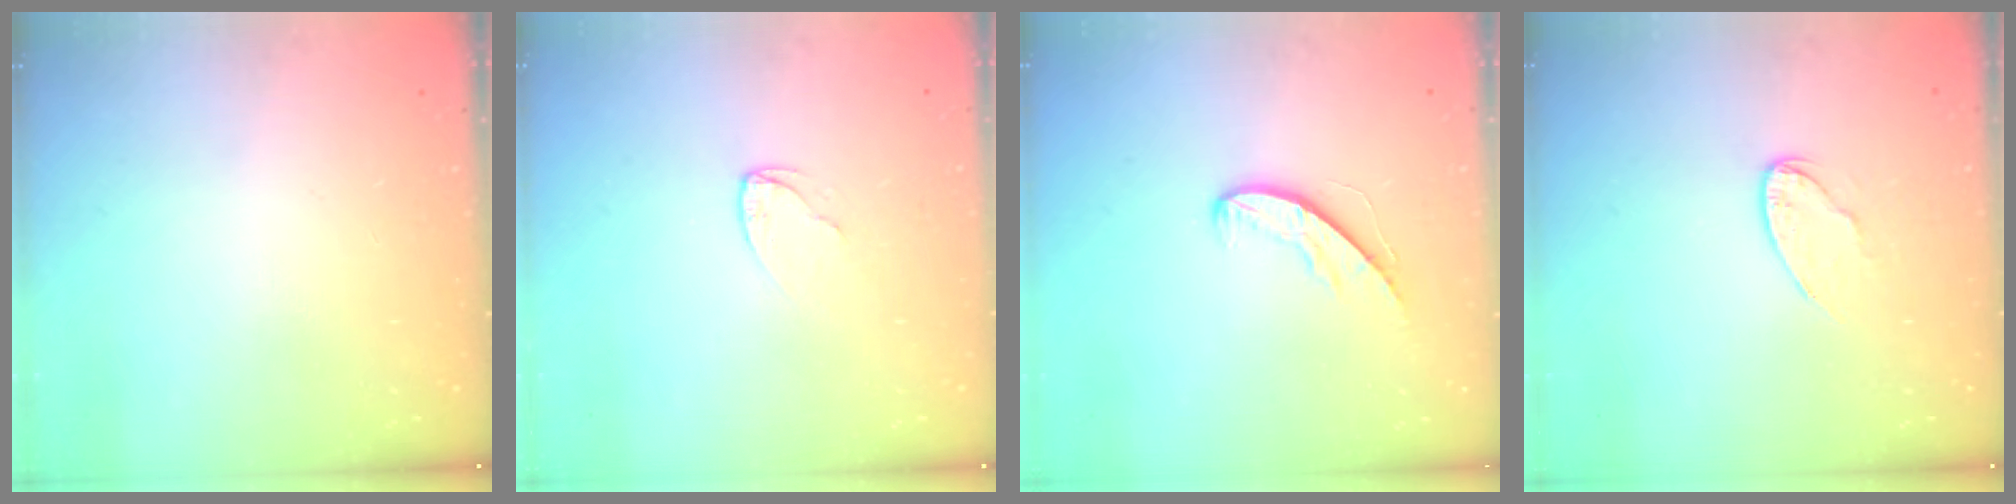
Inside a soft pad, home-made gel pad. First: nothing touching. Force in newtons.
{"total": 3.0, "press": 3.0, "slide": 0.3}
{"total": 6.0, "press": 6.0, "slide": 0.5}
{"total": 7.3, "press": 7.3, "slide": 0.2}